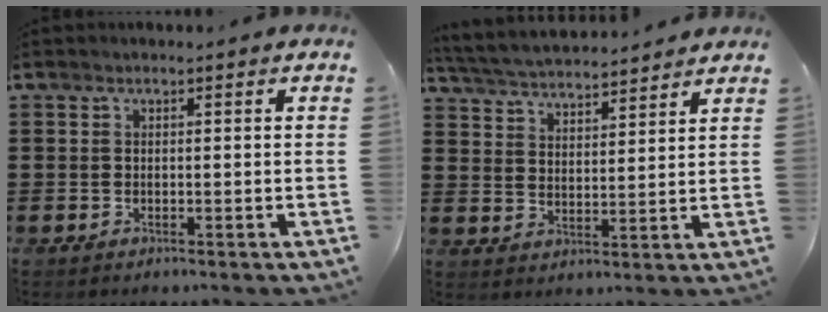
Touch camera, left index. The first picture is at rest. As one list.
[{"total": 4.3, "force": [4.3, 0.1, 0.5], "torque": [-0.031, -0.025, 0.073]}]